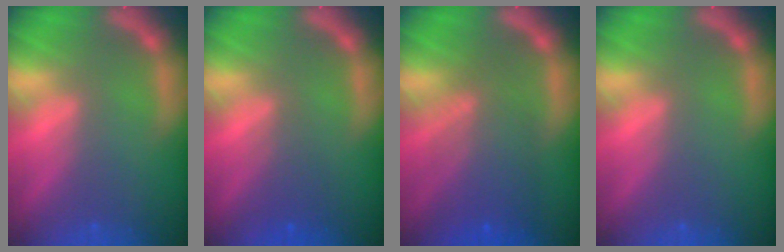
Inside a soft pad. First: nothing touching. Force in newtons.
{"total": 2.0}
{"total": 6.6}
{"total": 0.0}